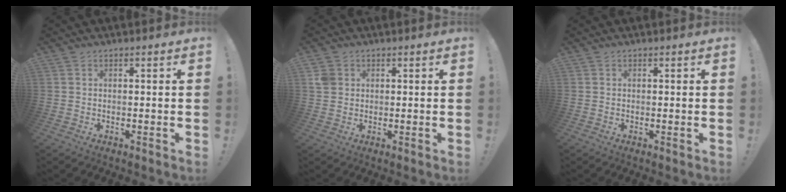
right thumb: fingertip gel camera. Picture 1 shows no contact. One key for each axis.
{"total": 3.7, "fx": 1.4, "fy": 3.1, "fz": 1.4, "tx": -0.019, "ty": 0.004, "tz": 0.028}
{"total": 0.0}